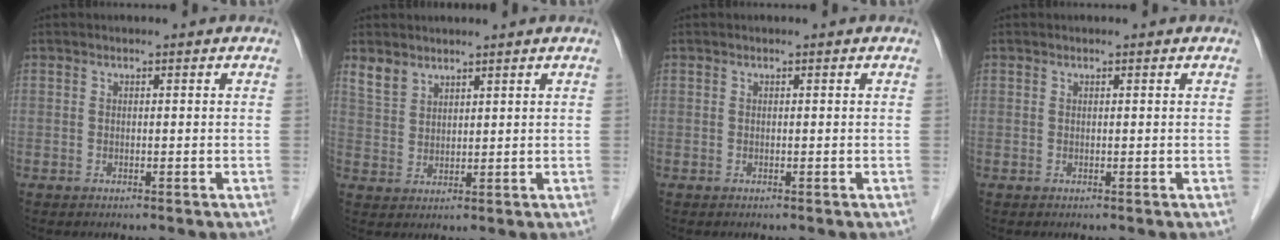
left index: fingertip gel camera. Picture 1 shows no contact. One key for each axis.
{"total": 3.3, "fx": 2.8, "fy": 1.7, "fz": 0.6, "tx": -0.016, "ty": 0.006, "tz": 0.064}
{"total": 0.0}
{"total": 0.0}